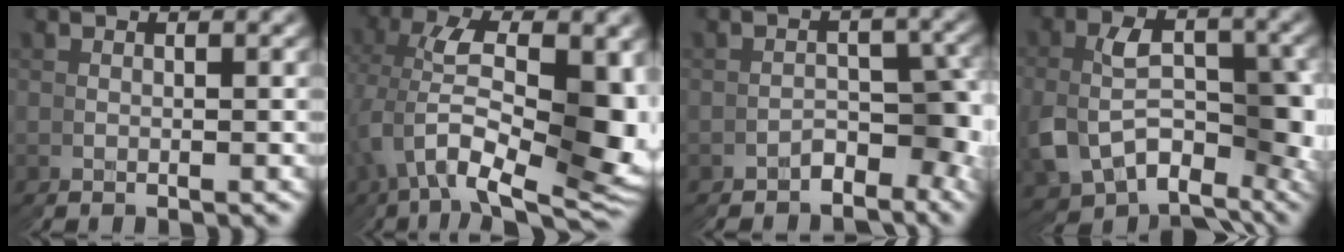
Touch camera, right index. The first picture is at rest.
{"total": 9.7, "force": [0.4, 3.7, 9.0], "torque": [-0.157, 0.003, 0.012]}
{"total": 6.1, "force": [-4.3, 3.0, 3.1], "torque": [-0.036, -0.022, -0.061]}
{"total": 11.7, "force": [-2.2, 8.1, 8.0], "torque": [-0.143, -0.045, -0.018]}